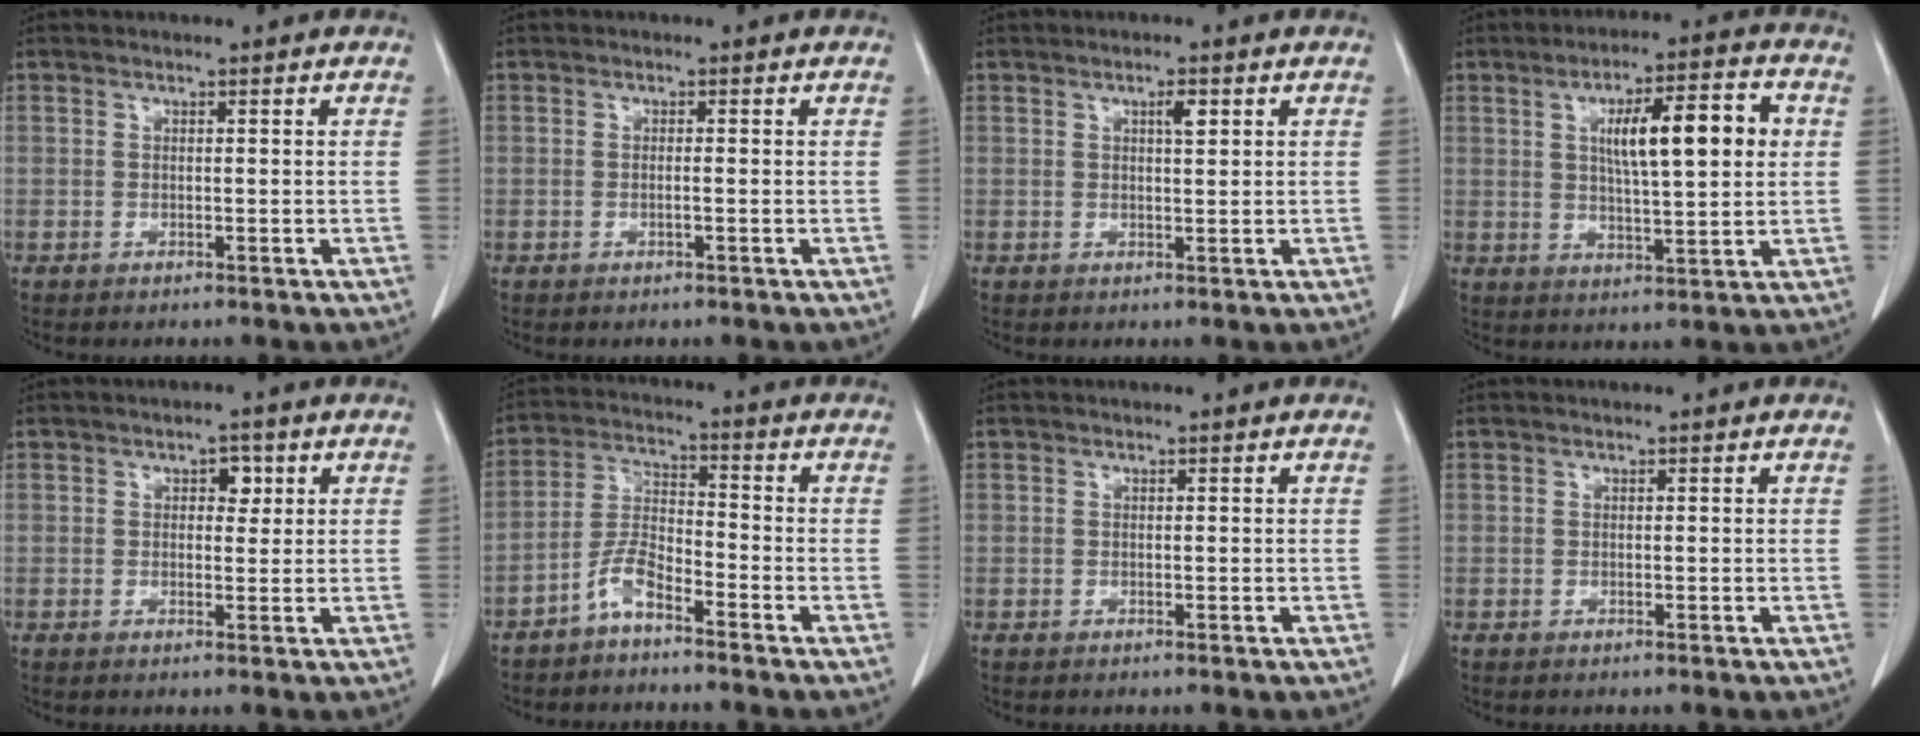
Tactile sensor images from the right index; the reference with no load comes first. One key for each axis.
{"total": 0.7, "fx": -0.2, "fy": -0.1, "fz": 0.7, "tx": -0.014, "ty": 0.000, "tz": -0.003}
{"total": 2.0, "fx": 0.9, "fy": 0.4, "fz": 1.7, "tx": -0.031, "ty": -0.002, "tz": 0.014}
{"total": 11.9, "fx": 2.7, "fy": 2.1, "fz": 11.4, "tx": -0.178, "ty": 0.016, "tz": 0.043}
{"total": 2.4, "fx": 0.9, "fy": 1.5, "fz": 1.6, "tx": -0.018, "ty": 0.005, "tz": 0.011}
{"total": 5.2, "fx": -3.9, "fy": 1.1, "fz": 3.2, "tx": -0.077, "ty": 0.002, "tz": -0.081}
{"total": 0.0}
{"total": 0.0}